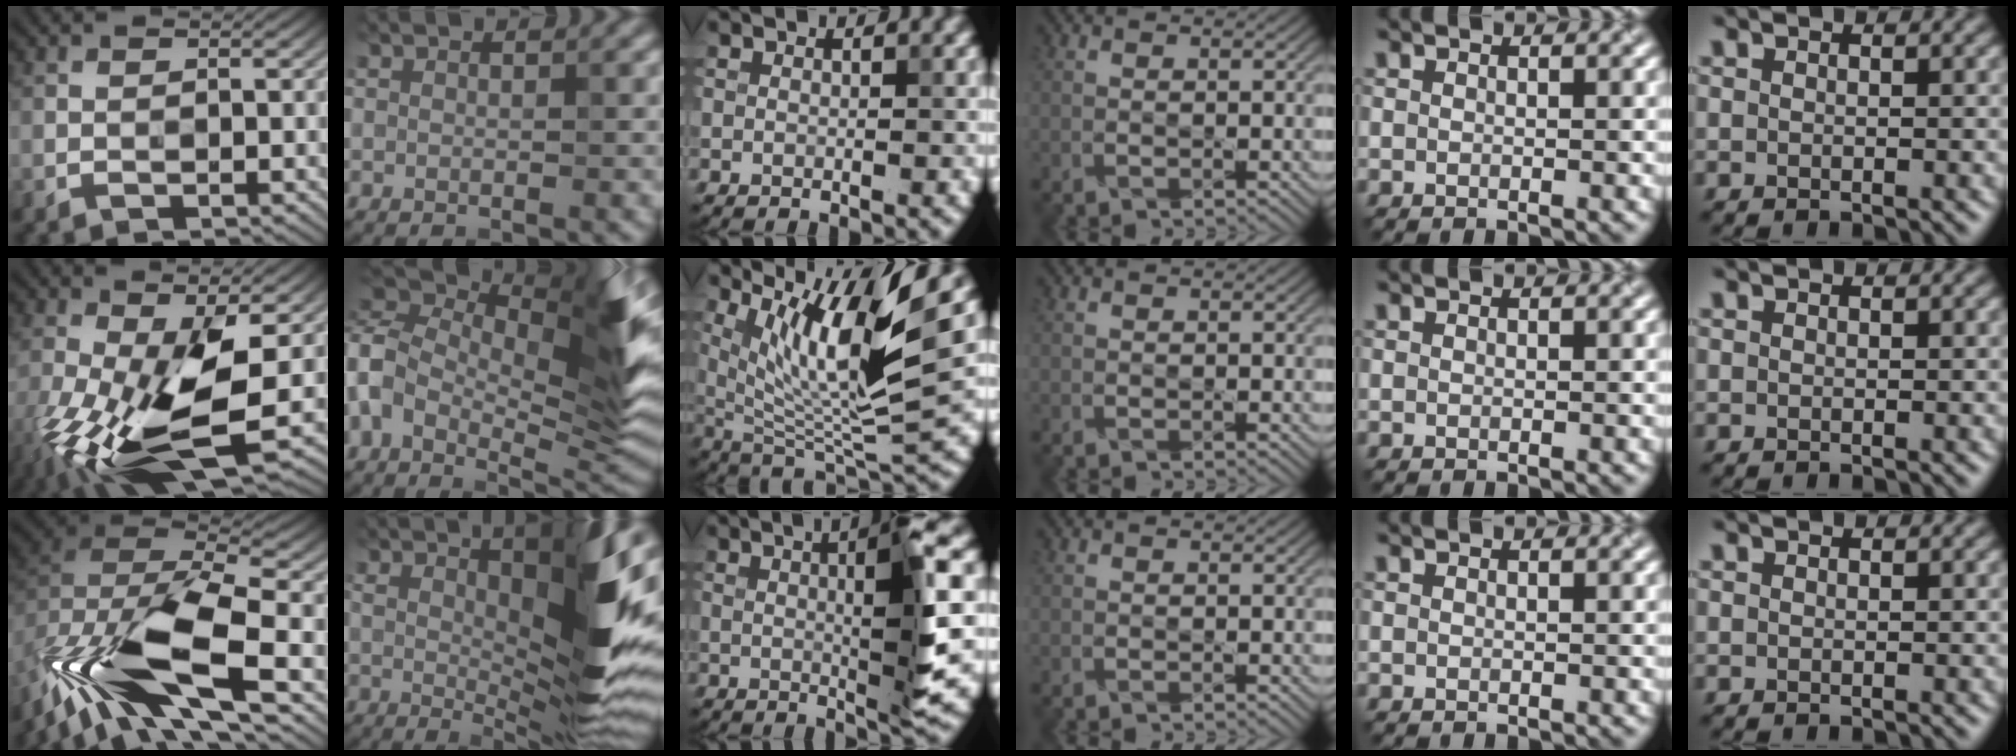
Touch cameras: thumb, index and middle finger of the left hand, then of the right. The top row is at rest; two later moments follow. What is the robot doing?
{"motion": "shake", "object": "box of matches"}